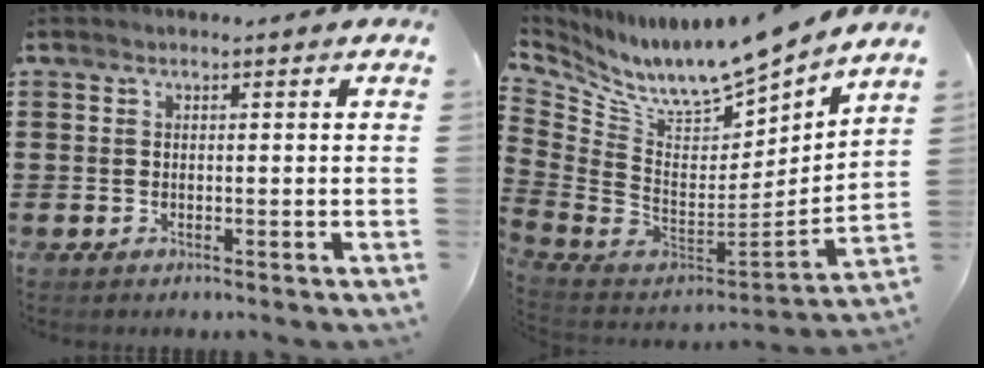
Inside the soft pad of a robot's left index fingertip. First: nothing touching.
{"total": 9.5, "force": [8.7, 1.5, 3.5], "torque": [-0.102, -0.083, 0.147]}